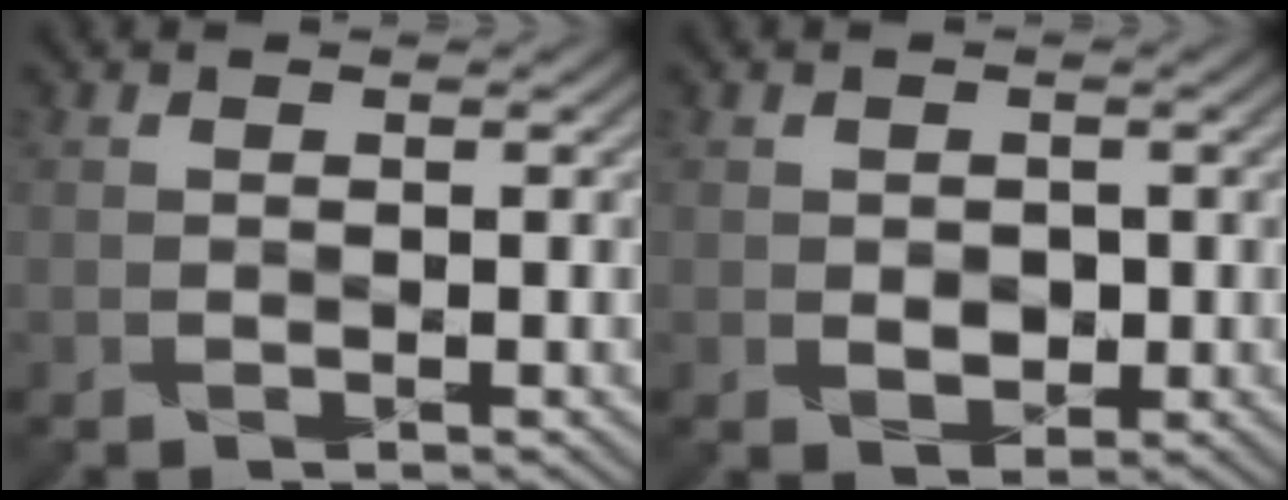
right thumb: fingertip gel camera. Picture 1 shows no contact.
{"total": 1.3, "force": [0.0, 1.2, 0.5], "torque": [-0.010, -0.006, 0.009]}